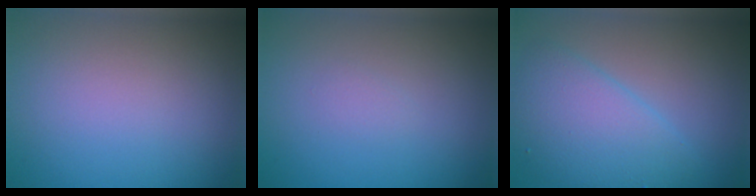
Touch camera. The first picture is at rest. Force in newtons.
{"total": 0.5, "press": 0.5, "slide": 0.1}
{"total": 5.2, "press": 5.2, "slide": 0.2}